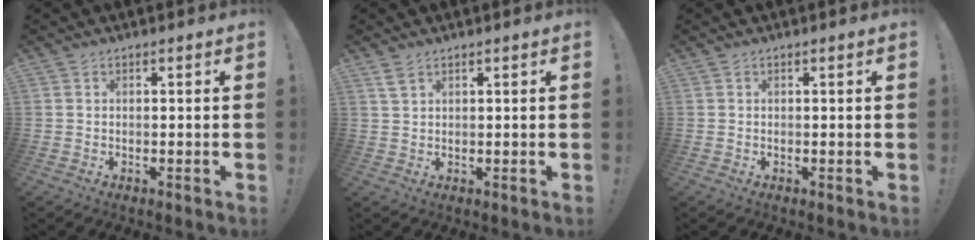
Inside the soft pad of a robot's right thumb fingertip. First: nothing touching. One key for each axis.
{"total": 2.6, "fx": 1.9, "fy": 1.1, "fz": 1.5, "tx": -0.026, "ty": -0.005, "tz": 0.034}
{"total": 0.6, "fx": 0.0, "fy": -0.2, "fz": 0.5, "tx": -0.008, "ty": -0.001, "tz": -0.001}